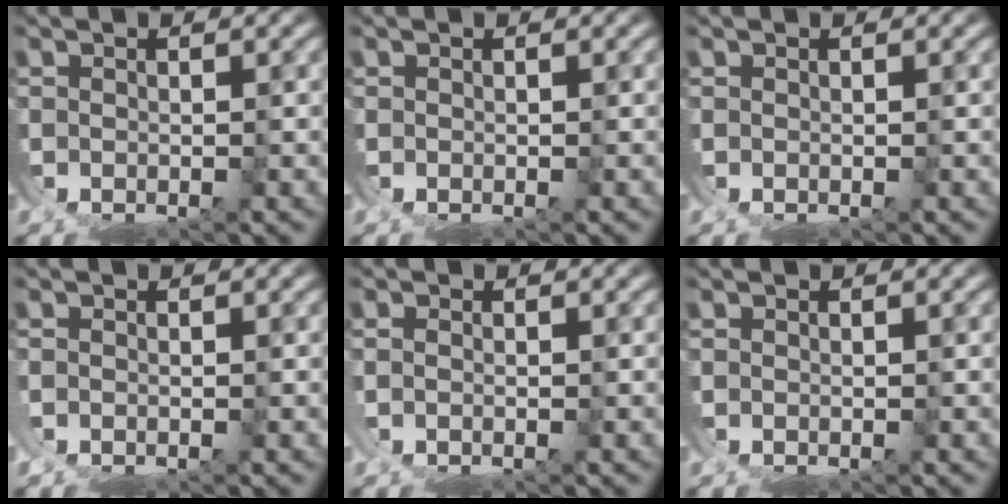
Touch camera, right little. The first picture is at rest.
{"total": 0.0}
{"total": 0.0}
{"total": 1.1, "force": [-0.2, 0.9, 0.5], "torque": [-0.017, 0.001, -0.006]}
{"total": 0.8, "force": [-0.2, 0.6, 0.5], "torque": [-0.014, -0.001, -0.006]}
{"total": 0.0}